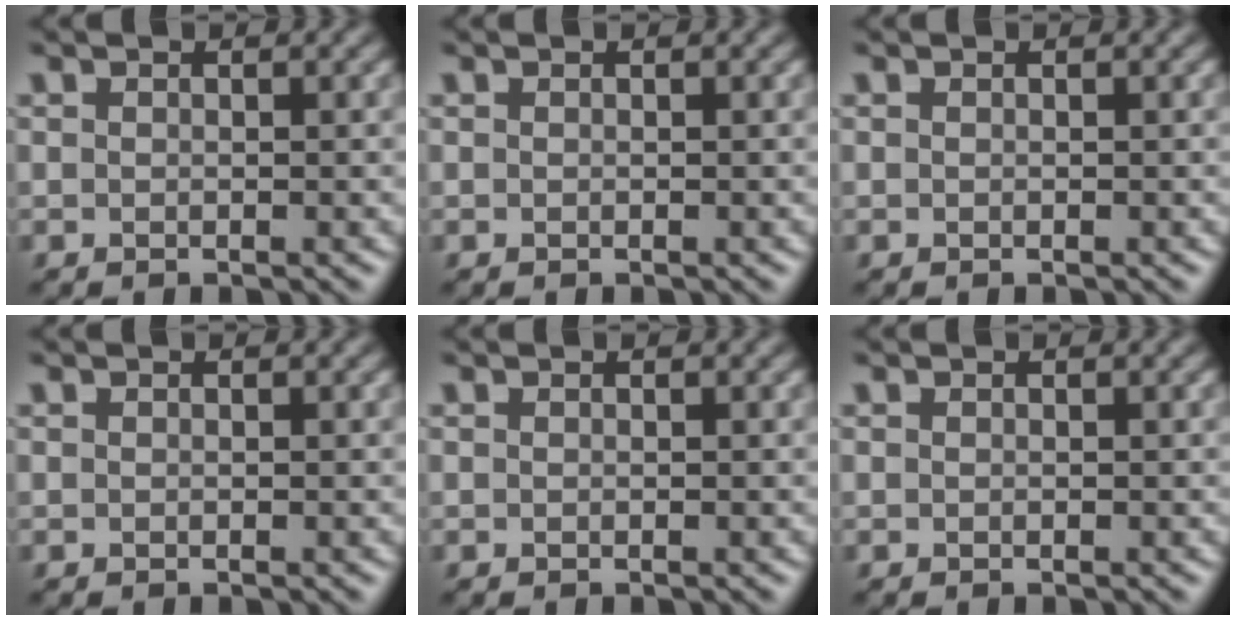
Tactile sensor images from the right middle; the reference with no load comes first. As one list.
[{"total": 0.0}, {"total": 0.0}, {"total": 0.0}, {"total": 0.0}, {"total": 0.0}]